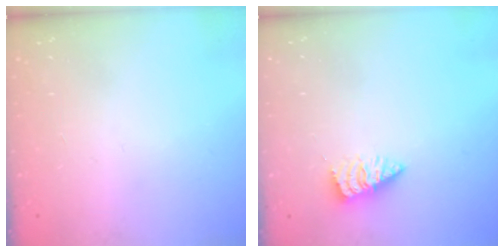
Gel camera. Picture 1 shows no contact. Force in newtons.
{"total": 2.3, "press": 2.3, "slide": 0.1}